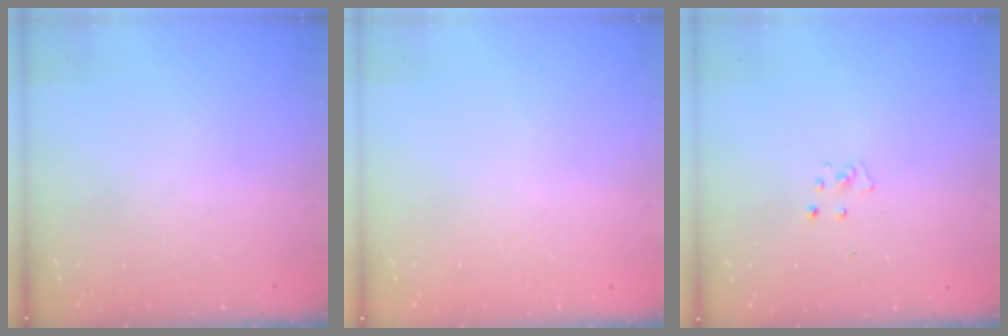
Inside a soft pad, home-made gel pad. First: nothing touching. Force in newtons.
{"total": 0.0}
{"total": 2.7, "press": 2.7, "slide": 0.3}